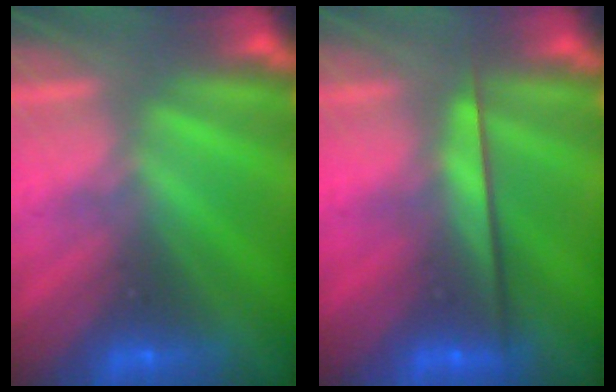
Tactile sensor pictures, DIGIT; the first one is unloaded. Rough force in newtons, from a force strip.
{"total": 2.3}